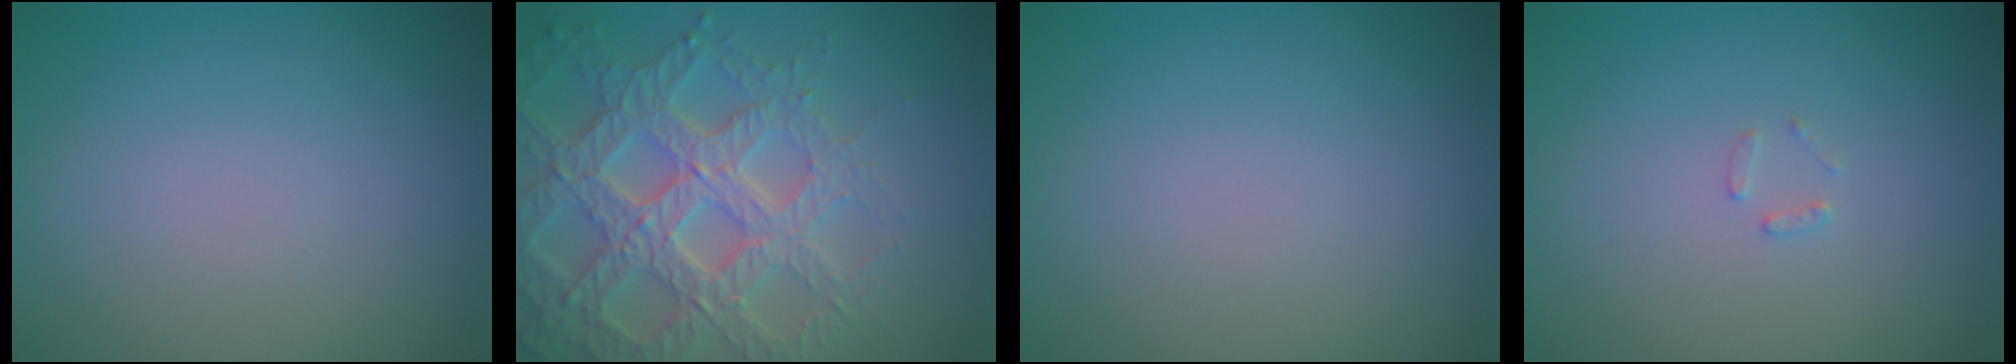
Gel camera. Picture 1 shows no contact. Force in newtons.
{"total": 6.9, "press": 6.7, "slide": 1.8}
{"total": 0.0}
{"total": 0.9, "press": 0.9, "slide": 0.2}